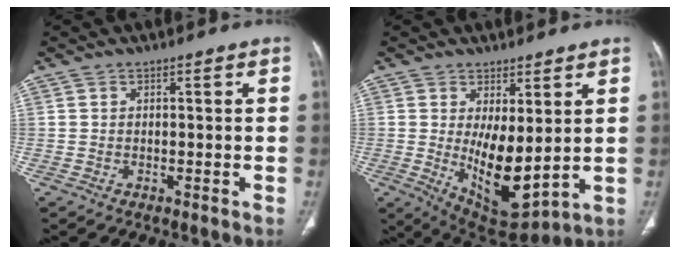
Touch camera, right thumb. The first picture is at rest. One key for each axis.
{"total": 11.8, "fx": 0.8, "fy": 5.0, "fz": 10.6, "tx": -0.161, "ty": -0.035, "tz": 0.034}